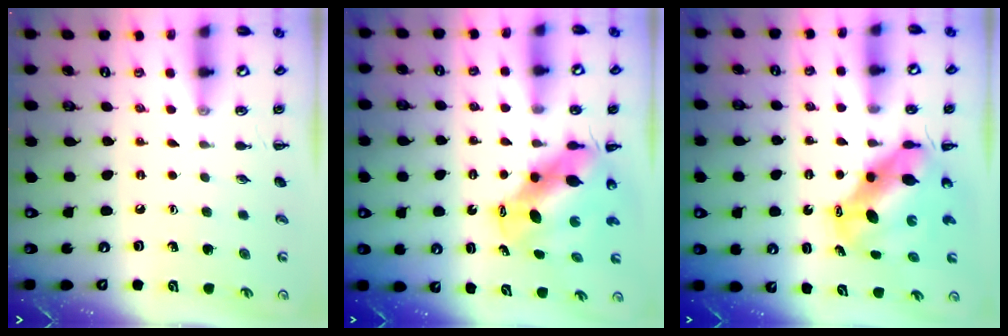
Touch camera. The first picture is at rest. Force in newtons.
{"total": 8.1, "press": 7.9, "slide": 1.9}
{"total": 8.6, "press": 8.2, "slide": 2.6}